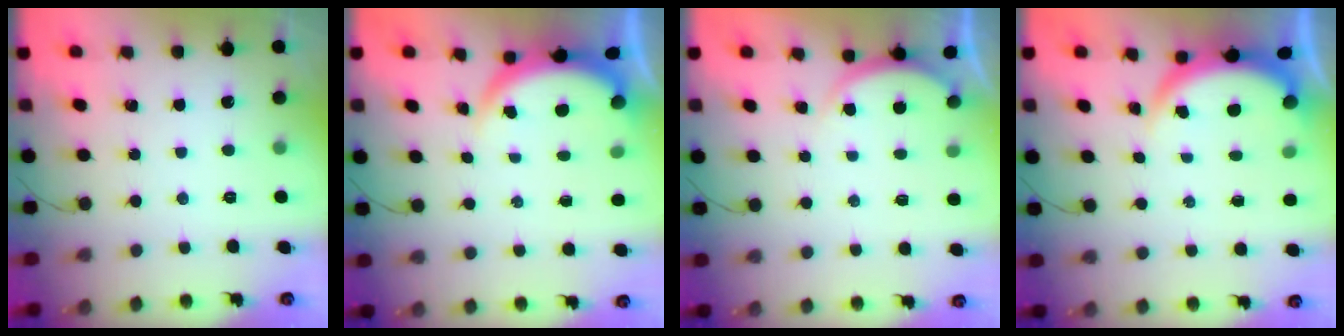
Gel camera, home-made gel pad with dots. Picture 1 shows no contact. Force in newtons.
{"total": 4.2, "press": 4.0, "slide": 1.3}
{"total": 3.0, "press": 2.9, "slide": 0.5}
{"total": 3.9, "press": 3.9, "slide": 0.2}